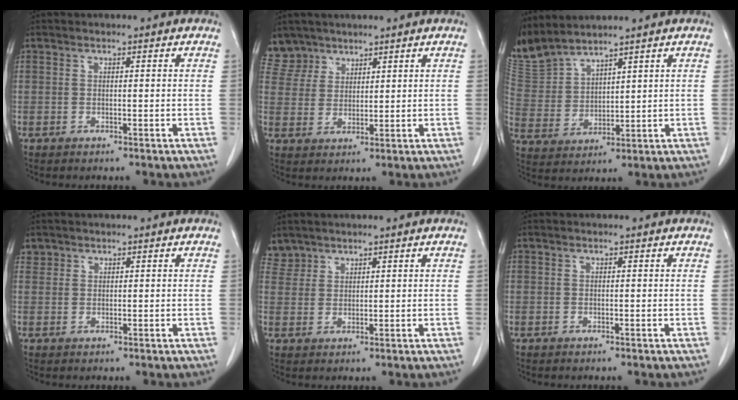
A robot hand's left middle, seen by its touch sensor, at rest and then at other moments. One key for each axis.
{"total": 5.3, "fx": 4.3, "fy": 2.9, "fz": -0.6, "tx": 0.020, "ty": 0.001, "tz": 0.088}
{"total": 8.4, "fx": 8.2, "fy": 0.4, "fz": 1.5, "tx": -0.057, "ty": 0.010, "tz": 0.186}
{"total": 1.2, "fx": 0.9, "fy": 0.8, "fz": -0.1, "tx": 0.010, "ty": 0.005, "tz": 0.013}
{"total": 2.8, "fx": 2.4, "fy": 1.3, "fz": -0.5, "tx": 0.015, "ty": 0.007, "tz": 0.048}
{"total": 0.0}